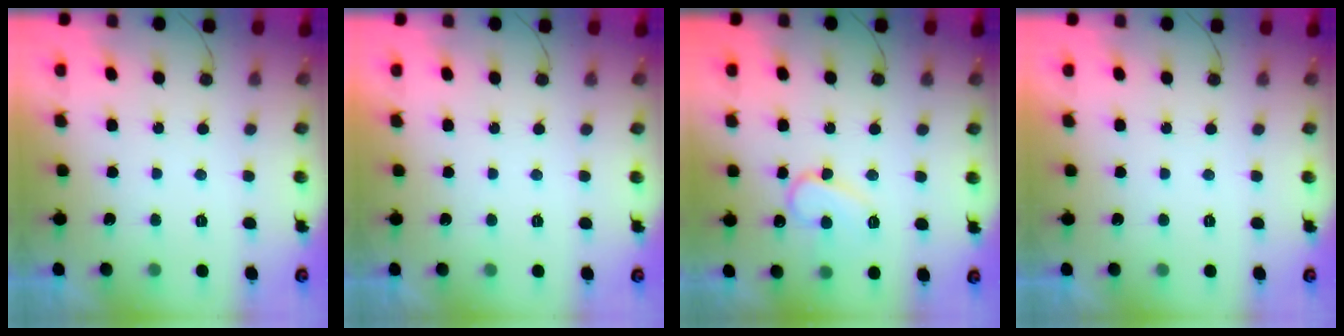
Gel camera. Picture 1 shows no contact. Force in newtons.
{"total": 1.8, "press": 1.8, "slide": 0.1}
{"total": 10.7, "press": 10.6, "slide": 1.1}
{"total": 1.8, "press": 1.8, "slide": 0.1}